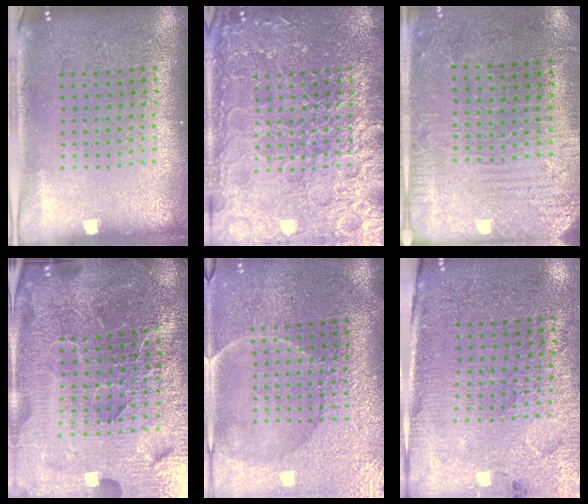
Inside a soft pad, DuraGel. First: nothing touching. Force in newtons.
{"total": 6.9, "press": 6.8, "slide": 0.8}
{"total": 2.8, "press": 2.6, "slide": 1.2}
{"total": 6.9, "press": 6.0, "slide": 3.4}
{"total": 3.9, "press": 3.6, "slide": 1.5}
{"total": 3.0, "press": 2.8, "slide": 0.9}